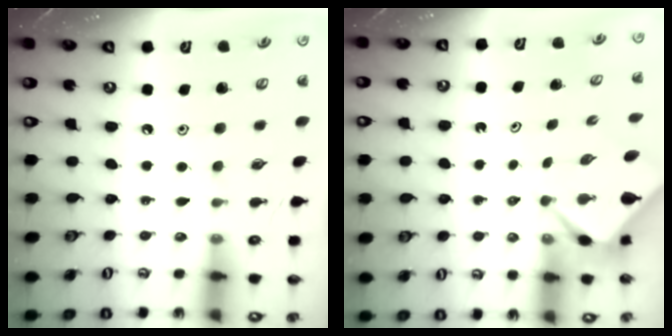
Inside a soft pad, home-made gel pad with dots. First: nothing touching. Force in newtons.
{"total": 2.6, "press": 2.5, "slide": 0.2}